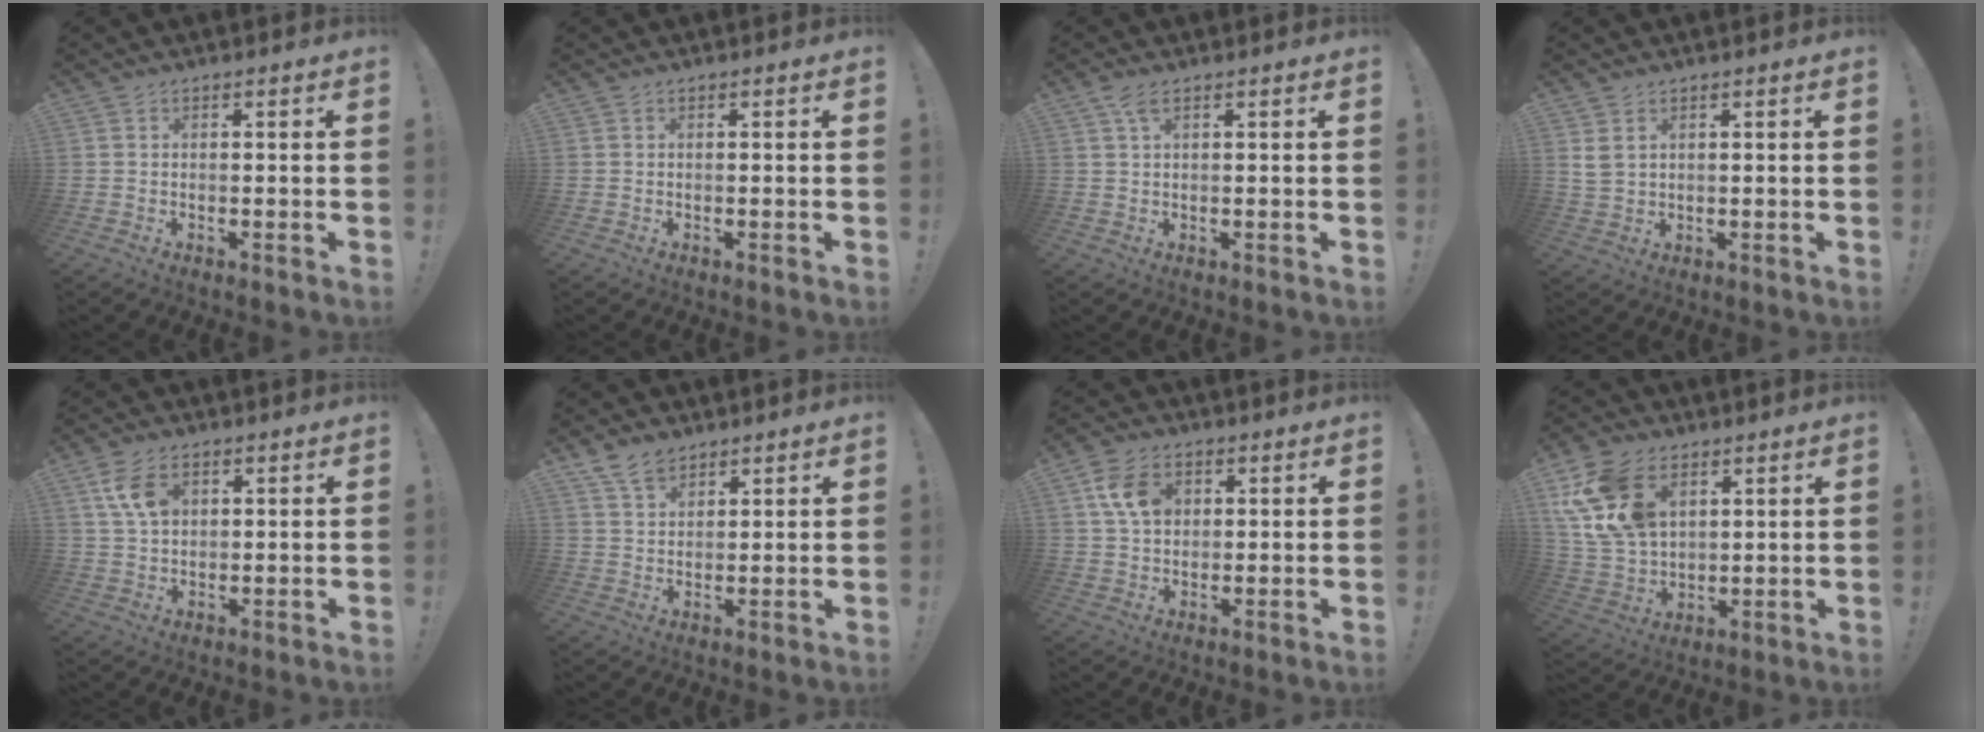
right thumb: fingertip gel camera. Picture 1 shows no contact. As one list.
[{"total": 0.0}, {"total": 3.2, "force": [1.7, 1.1, 2.4], "torque": [-0.044, -0.004, 0.029]}, {"total": 3.3, "force": [1.8, 1.9, 1.9], "torque": [-0.032, -0.004, 0.035]}, {"total": 8.1, "force": [3.1, 5.4, 5.2], "torque": [-0.096, -0.001, 0.061]}, {"total": 6.4, "force": [4.9, 3.5, 2.2], "torque": [-0.044, -0.022, 0.094]}, {"total": 9.2, "force": [3.0, 6.7, 5.6], "torque": [-0.098, 0.005, 0.059]}, {"total": 17.6, "force": [7.3, 12.2, 10.4], "torque": [-0.206, -0.031, 0.142]}]